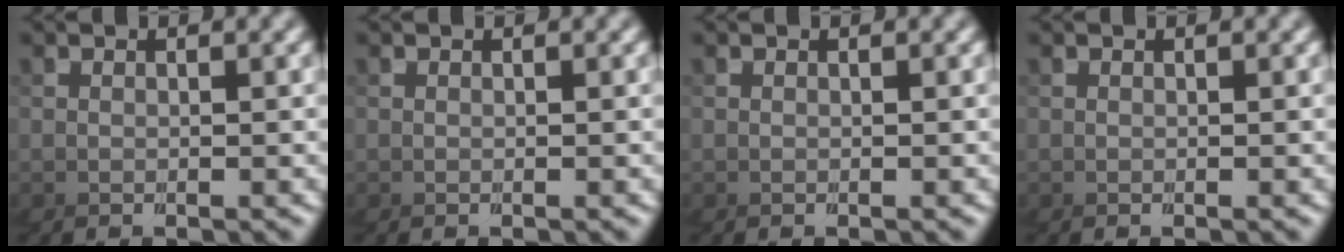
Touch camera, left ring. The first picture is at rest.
{"total": 0.0}
{"total": 0.0}
{"total": 0.0}